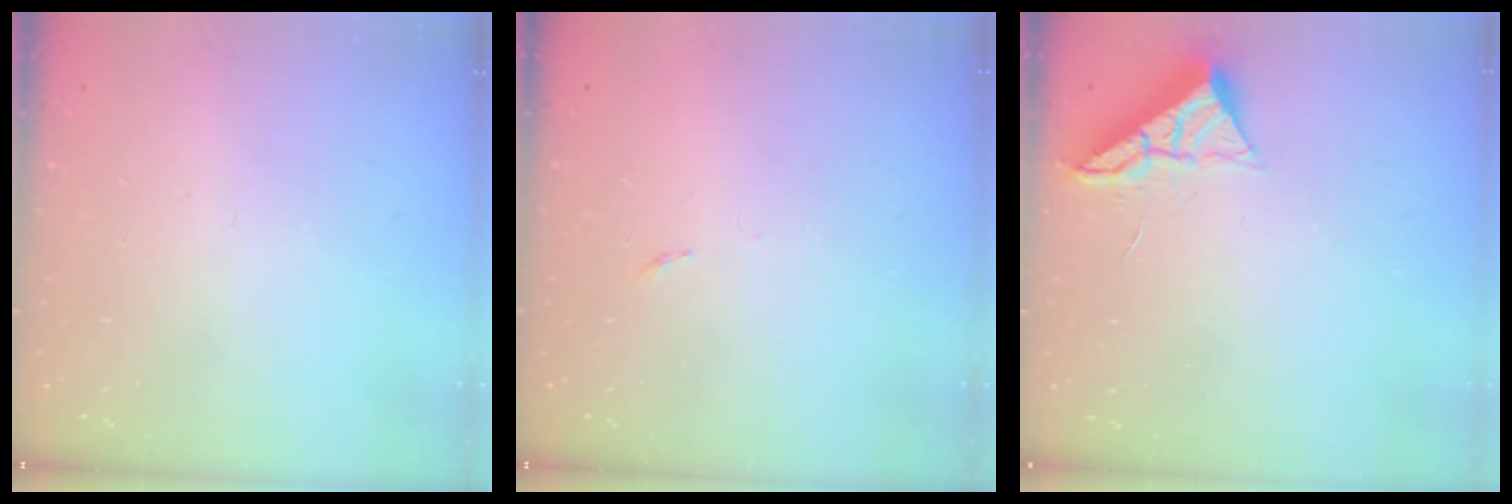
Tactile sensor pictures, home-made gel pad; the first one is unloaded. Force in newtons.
{"total": 2.6, "press": 2.6, "slide": 0.4}
{"total": 6.5, "press": 6.5, "slide": 0.1}